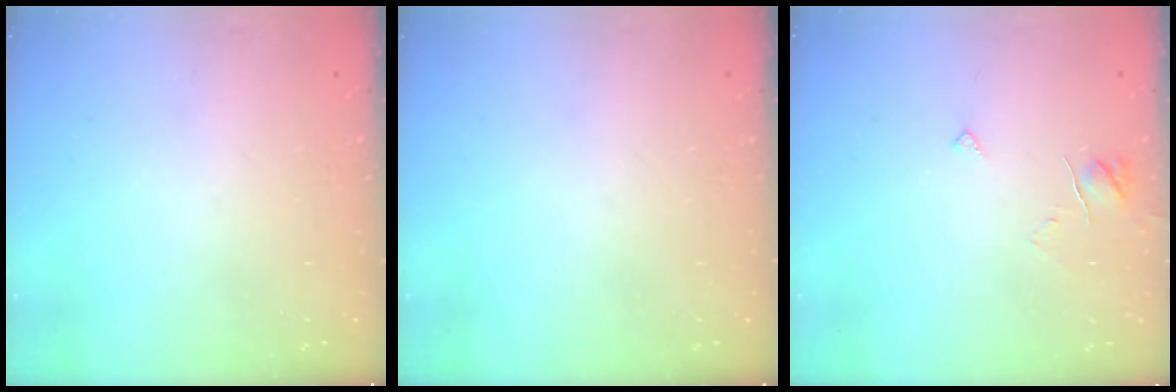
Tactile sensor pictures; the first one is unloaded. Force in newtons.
{"total": 0.0}
{"total": 3.6, "press": 3.6, "slide": 0.3}